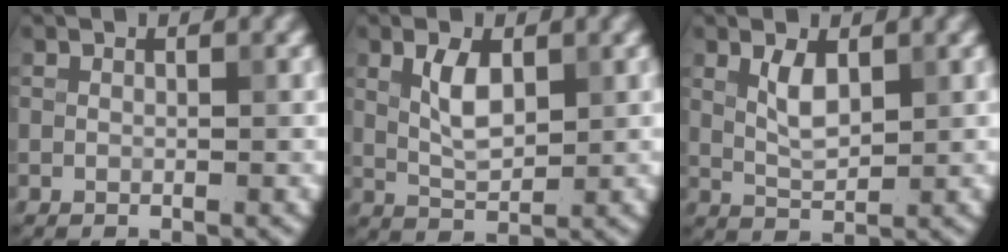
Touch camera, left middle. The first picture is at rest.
{"total": 3.4, "force": [1.0, 1.7, 2.7], "torque": [-0.055, 0.001, 0.023]}
{"total": 2.6, "force": [1.1, 1.2, 2.0], "torque": [-0.043, -0.002, 0.024]}